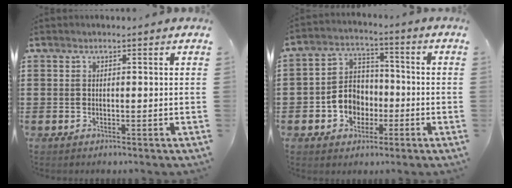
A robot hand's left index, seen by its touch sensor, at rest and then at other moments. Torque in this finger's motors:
{"motor_torque": [1.07, 0.59, 0.32, 0.09]}